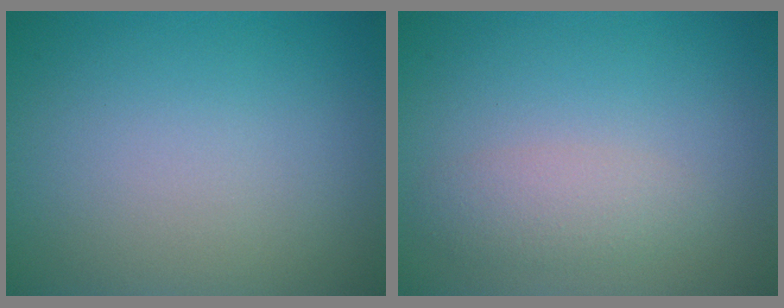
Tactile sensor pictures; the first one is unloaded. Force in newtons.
{"total": 2.1, "press": 2.1, "slide": 0.1}